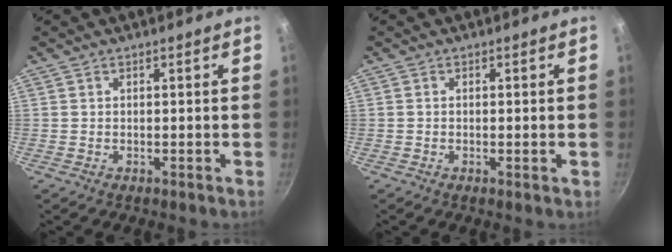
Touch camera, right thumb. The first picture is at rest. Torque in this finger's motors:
{"motor_torque": [-0.32, -0.04, -0.30, 0.00, -0.03]}